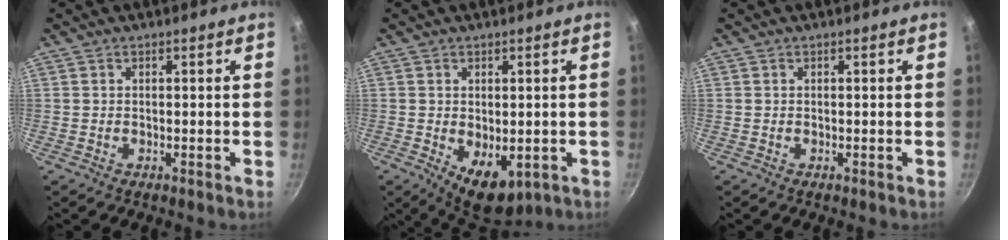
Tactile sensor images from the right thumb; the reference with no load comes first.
{"total": 7.9, "force": [-1.5, 4.8, 6.1], "torque": [-0.068, -0.013, -0.008]}
{"total": 0.0}